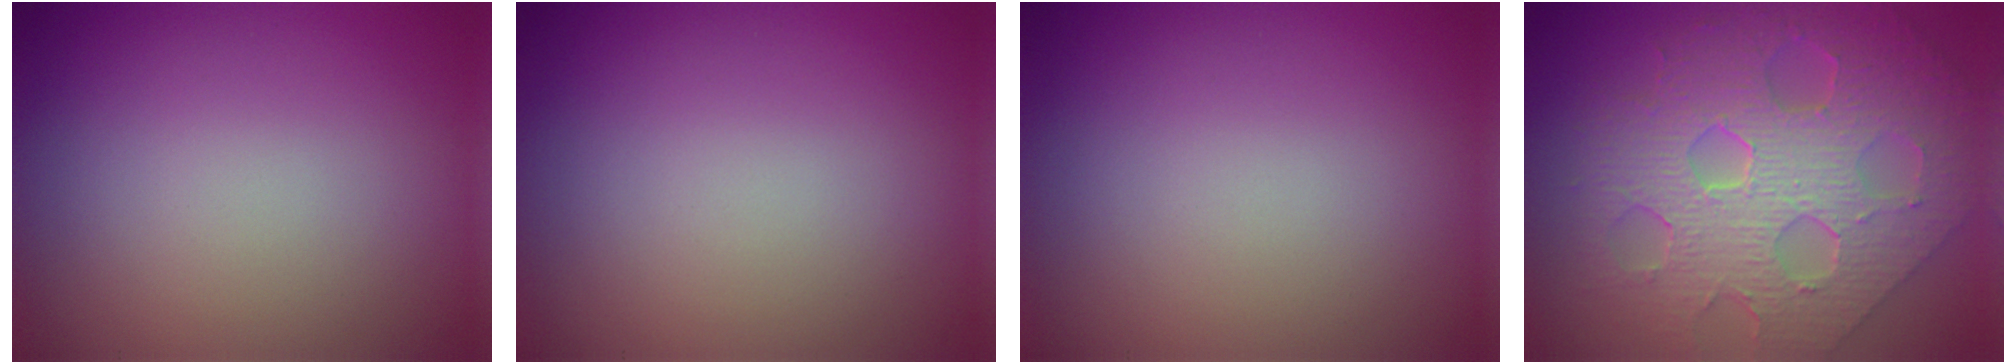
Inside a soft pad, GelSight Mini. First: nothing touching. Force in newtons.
{"total": 0.0}
{"total": 0.0}
{"total": 9.8, "press": 6.8, "slide": 7.0}